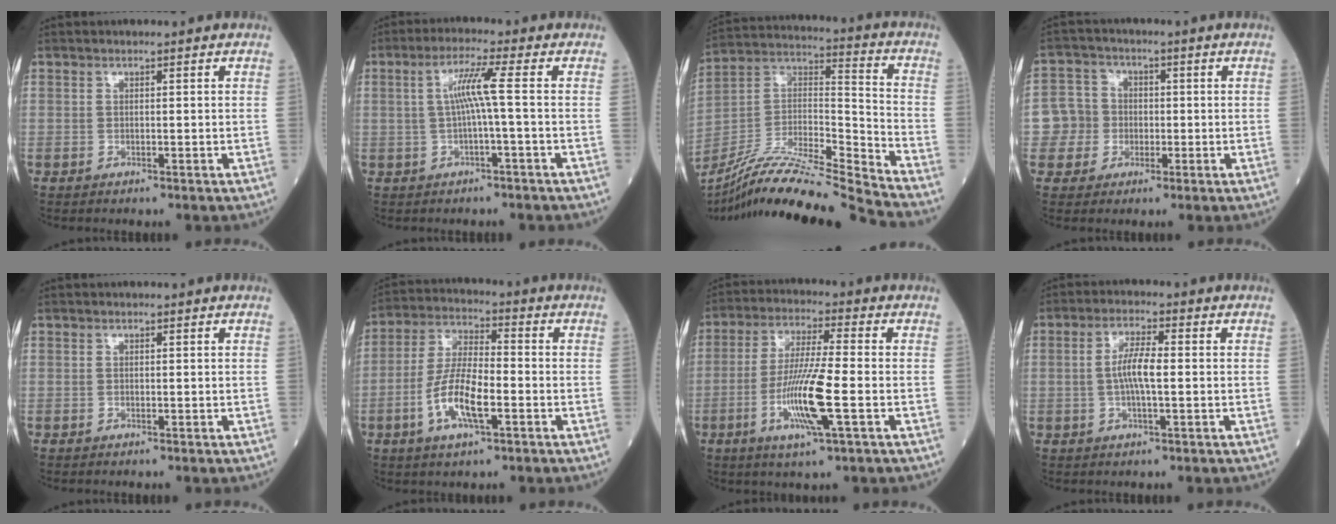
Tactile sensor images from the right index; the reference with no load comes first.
{"total": 4.9, "force": [0.1, -0.9, 4.9], "torque": [-0.094, 0.012, 0.008]}
{"total": 21.2, "force": [-19.0, -1.4, 9.2], "torque": [-0.193, -0.004, -0.342]}
{"total": 5.6, "force": [-0.9, 5.5, 0.7], "torque": [-0.016, 0.019, -0.015]}
{"total": 0.0}
{"total": 9.8, "force": [-3.1, 2.6, 8.9], "torque": [-0.183, 0.001, -0.060]}
{"total": 10.8, "force": [-3.0, 0.2, 10.3], "torque": [-0.206, -0.012, -0.059]}
{"total": 5.0, "force": [-0.1, 0.7, 5.0], "torque": [-0.103, 0.006, -0.002]}